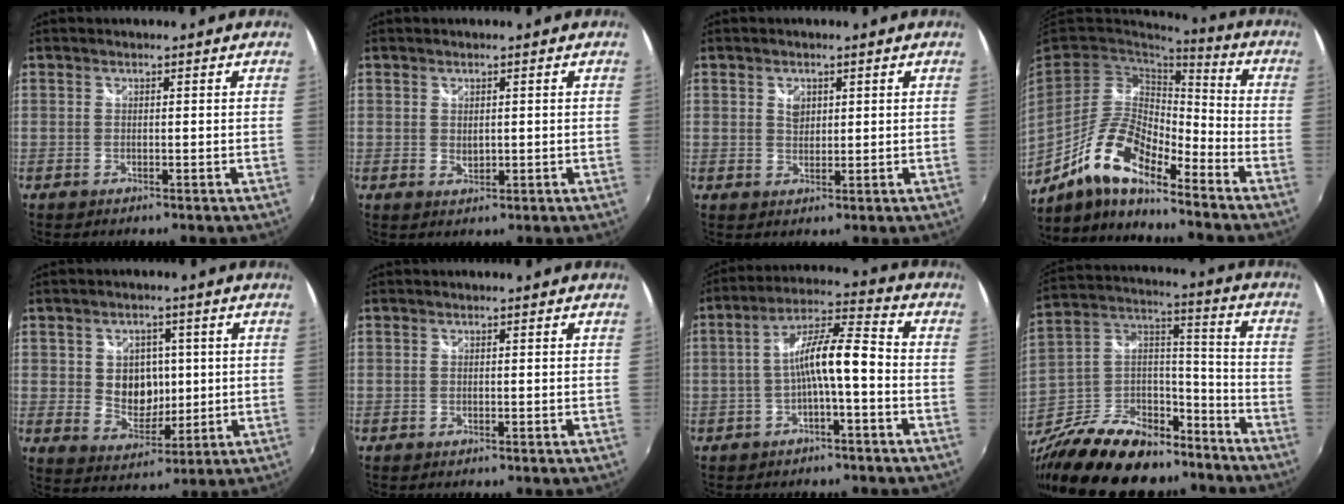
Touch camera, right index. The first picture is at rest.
{"total": 1.7, "force": [0.3, 1.2, 1.2], "torque": [-0.017, 0.000, 0.007]}
{"total": 2.6, "force": [1.0, 2.0, 1.4], "torque": [-0.018, 0.003, 0.017]}
{"total": 15.5, "force": [-9.5, 3.8, 11.7], "torque": [-0.215, 0.004, -0.186]}
{"total": 8.4, "force": [0.8, 7.0, 4.7], "torque": [-0.089, 0.003, 0.025]}
{"total": 0.0}
{"total": 8.8, "force": [-2.5, 1.4, 8.4], "torque": [-0.166, 0.021, -0.039]}
{"total": 25.0, "force": [-18.3, 12.4, 11.8], "torque": [-0.253, 0.044, -0.281]}